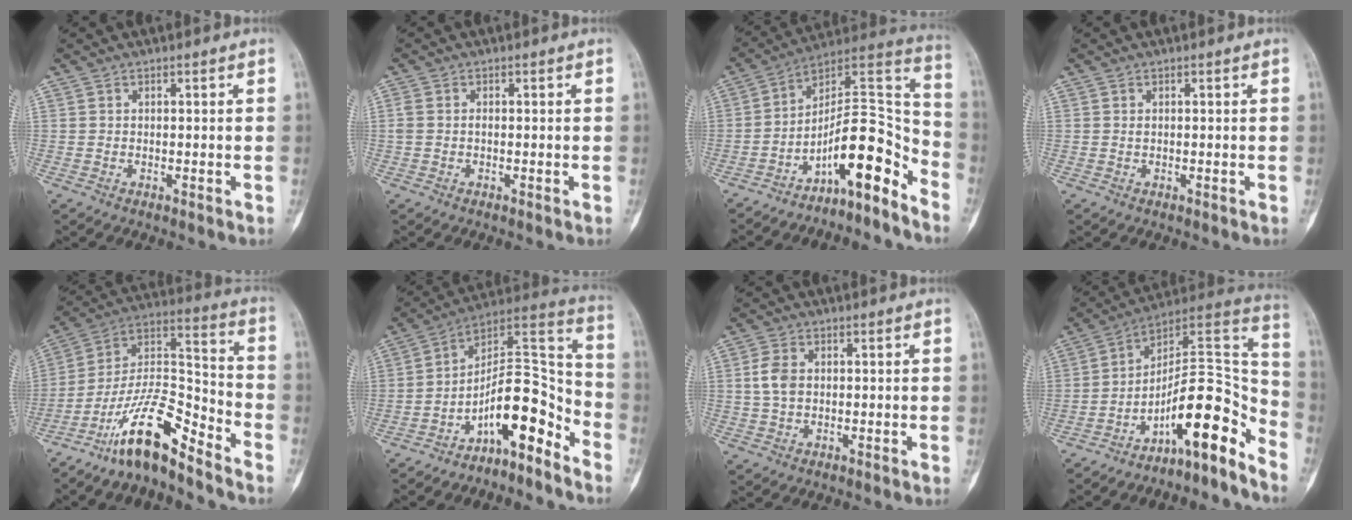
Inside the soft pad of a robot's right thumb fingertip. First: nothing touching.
{"total": 1.7, "force": [-0.1, 1.1, 1.3], "torque": [-0.038, 0.008, -0.004]}
{"total": 14.5, "force": [-9.6, 4.2, 10.0], "torque": [-0.130, 0.134, -0.159]}
{"total": 0.0}
{"total": 15.3, "force": [-11.4, 3.8, 9.5], "torque": [-0.170, 0.101, -0.213]}
{"total": 14.0, "force": [-8.5, 5.0, 9.9], "torque": [-0.139, 0.122, -0.143]}
{"total": 4.3, "force": [0.5, 2.8, 3.1], "torque": [-0.065, 0.003, 0.008]}
{"total": 15.4, "force": [-10.5, 3.8, 10.5], "torque": [-0.135, 0.142, -0.171]}